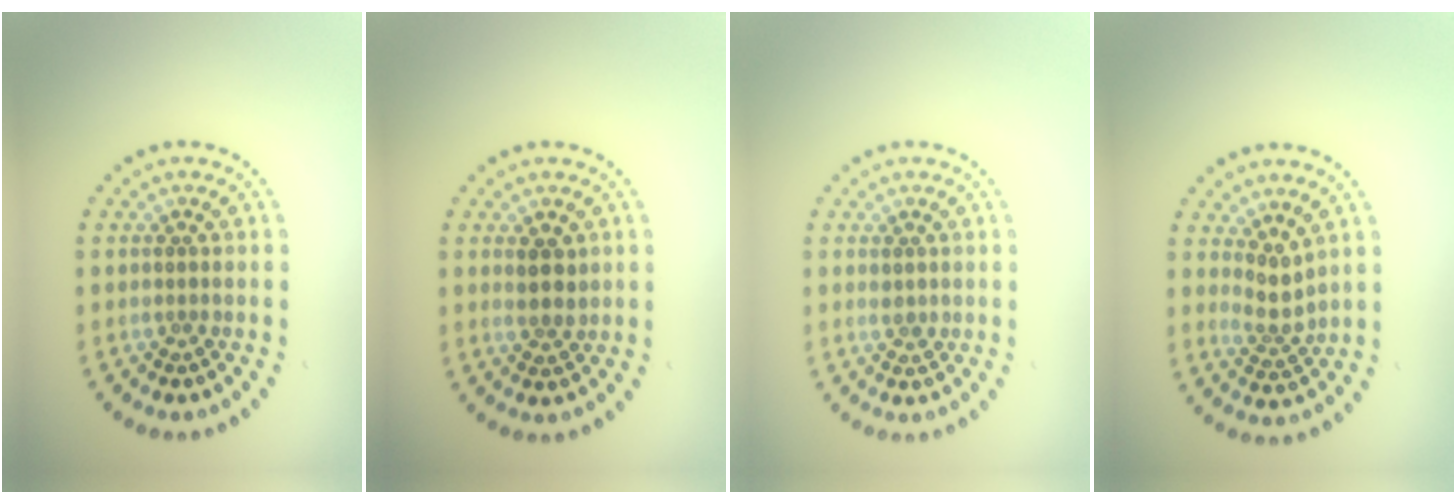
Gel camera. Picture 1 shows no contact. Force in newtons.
{"total": 1.9, "press": 1.8, "slide": 0.7}
{"total": 0.9, "press": 0.9, "slide": 0.2}
{"total": 2.2, "press": 1.5, "slide": 1.6}